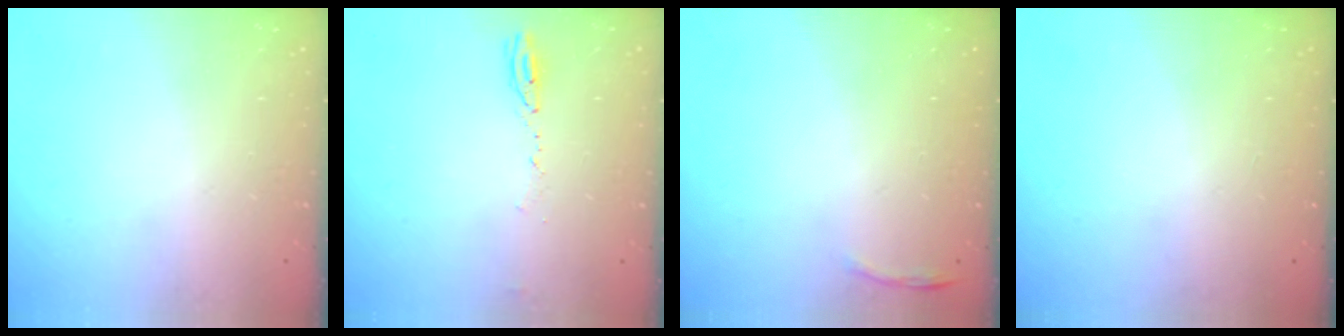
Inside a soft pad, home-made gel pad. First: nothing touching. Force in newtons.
{"total": 3.7, "press": 3.6, "slide": 1.1}
{"total": 3.4, "press": 3.3, "slide": 0.9}
{"total": 0.0}